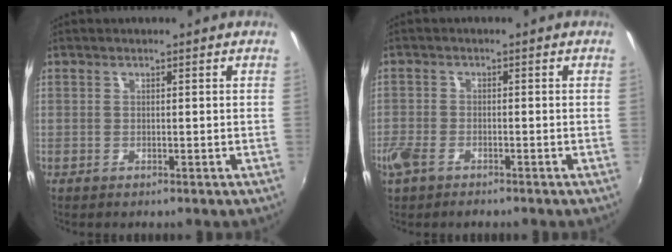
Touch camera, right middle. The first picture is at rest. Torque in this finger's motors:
{"motor_torque": [0.99, -0.90, 0.23, 0.13]}